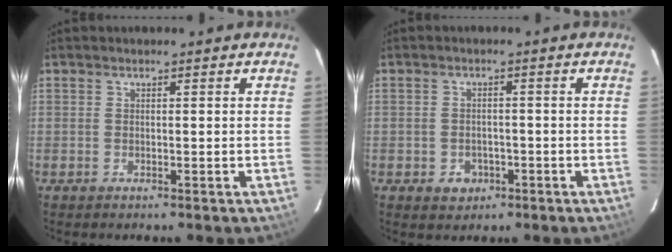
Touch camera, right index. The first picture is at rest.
{"total": 3.6, "force": [-1.5, 3.1, 1.2], "torque": [-0.029, 0.005, -0.010]}